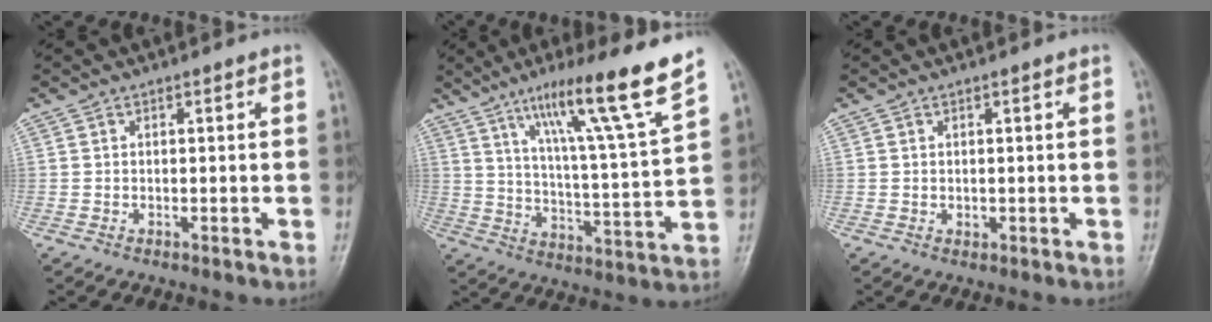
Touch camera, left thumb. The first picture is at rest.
{"total": 17.2, "force": [11.4, -0.2, 12.9], "torque": [-0.193, -0.058, 0.179]}
{"total": 0.9, "force": [0.1, 0.7, 0.6], "torque": [-0.006, -0.001, 0.005]}